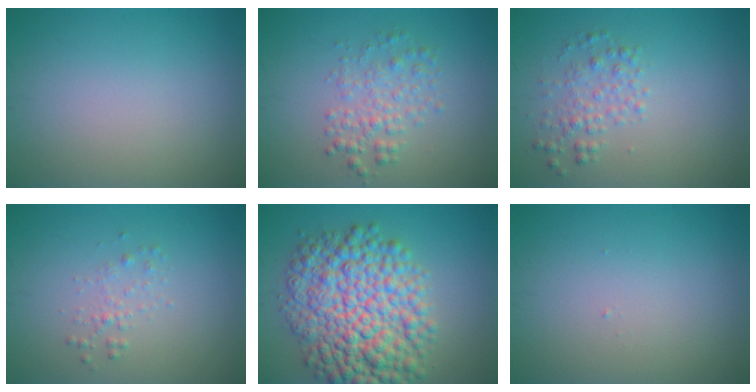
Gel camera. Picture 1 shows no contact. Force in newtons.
{"total": 2.7, "press": 2.7, "slide": 0.0}
{"total": 2.2, "press": 2.2, "slide": 0.1}
{"total": 1.1, "press": 1.1, "slide": 0.0}
{"total": 10.8, "press": 10.8, "slide": 0.1}
{"total": 0.0}